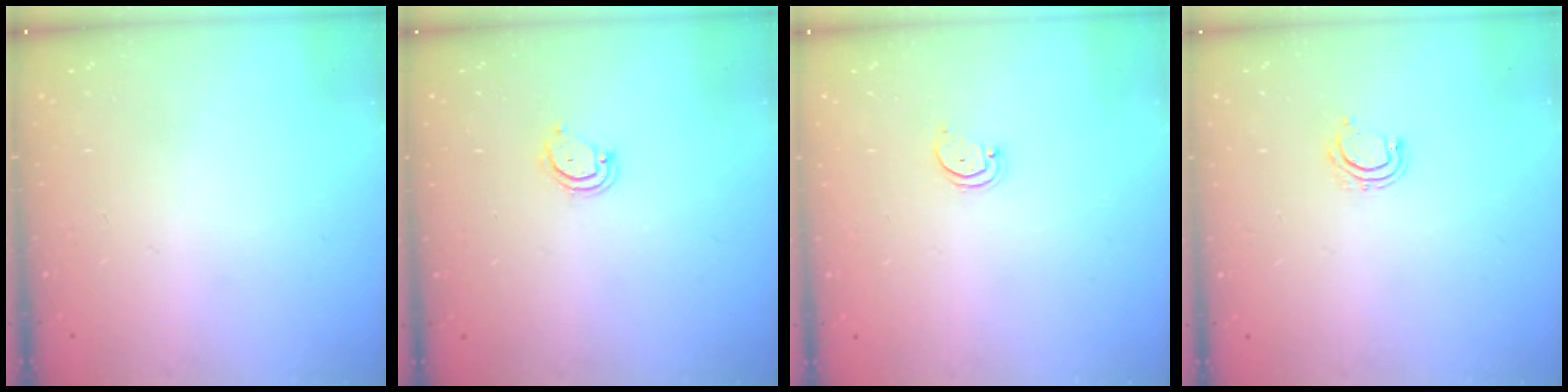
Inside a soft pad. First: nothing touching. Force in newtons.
{"total": 3.6, "press": 3.6, "slide": 0.3}
{"total": 1.8, "press": 1.7, "slide": 0.2}
{"total": 5.0, "press": 4.8, "slide": 1.2}